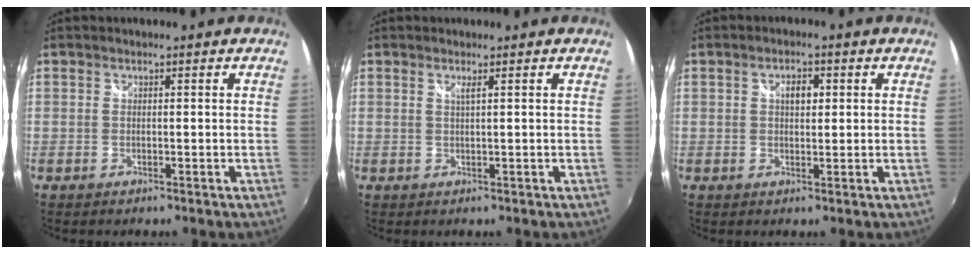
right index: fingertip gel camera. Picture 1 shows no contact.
{"total": 1.0, "force": [0.5, -0.5, 0.7], "torque": [-0.013, 0.000, 0.008]}
{"total": 3.0, "force": [0.9, 1.5, 2.4], "torque": [-0.037, 0.008, 0.013]}